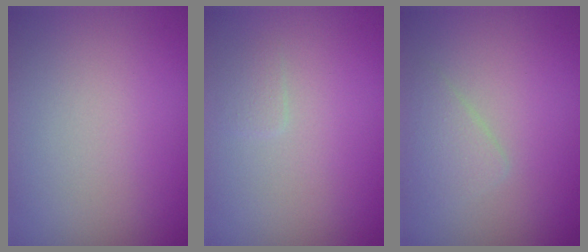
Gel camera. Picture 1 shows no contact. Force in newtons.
{"total": 0.7, "press": 0.7, "slide": 0.1}
{"total": 1.7, "press": 1.7, "slide": 0.1}